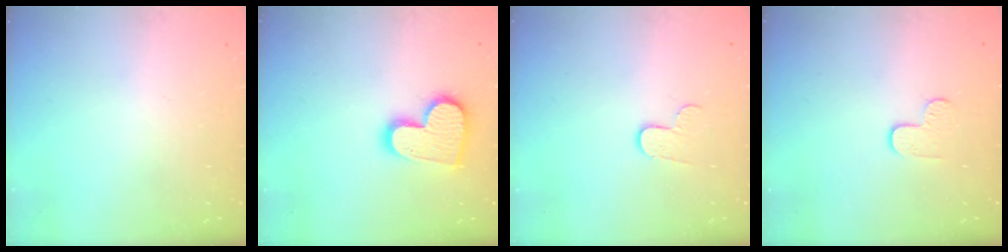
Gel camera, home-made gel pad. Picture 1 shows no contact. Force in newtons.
{"total": 13.6, "press": 13.5, "slide": 0.9}
{"total": 5.7, "press": 5.7, "slide": 0.5}
{"total": 5.5, "press": 5.5, "slide": 0.5}